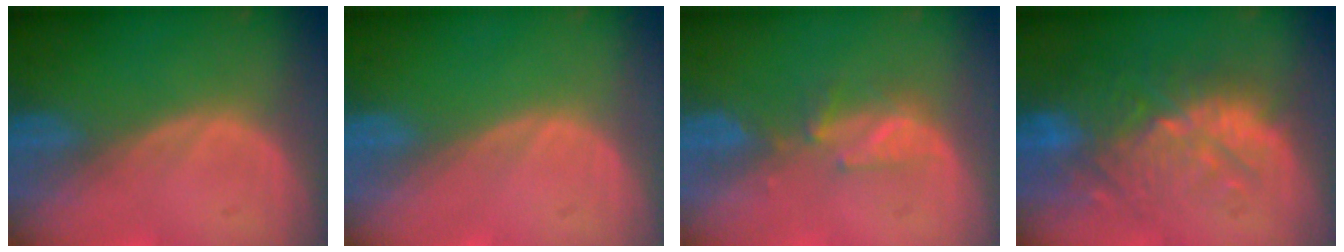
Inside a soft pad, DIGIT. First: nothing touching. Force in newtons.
{"total": 0.0}
{"total": 3.4, "press": 3.3, "slide": 0.7}
{"total": 11.2, "press": 9.9, "slide": 5.2}